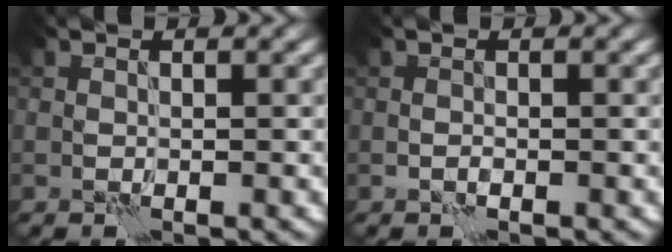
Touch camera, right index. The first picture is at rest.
{"total": 0.6, "force": [-0.3, 0.4, 0.4], "torque": [-0.009, 0.001, -0.006]}